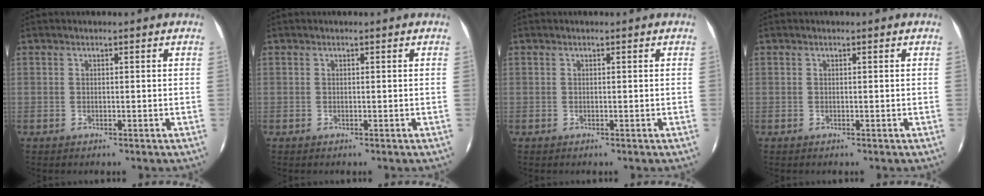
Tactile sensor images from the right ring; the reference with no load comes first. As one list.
[{"total": 0.0}, {"total": 0.0}, {"total": 0.0}]